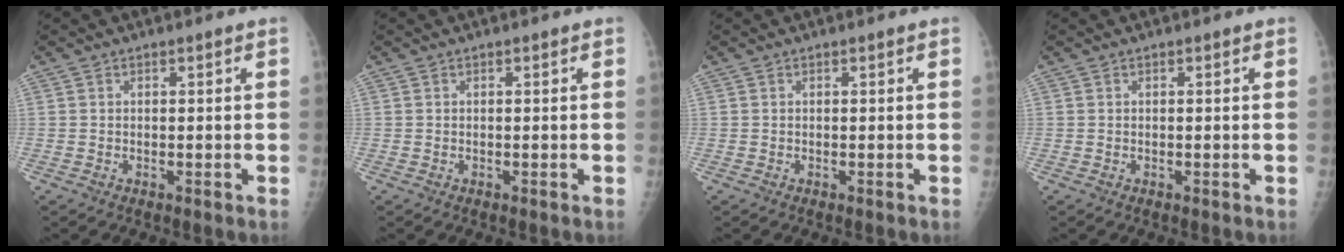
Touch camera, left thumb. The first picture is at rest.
{"total": 0.0}
{"total": 0.0}
{"total": 0.0}